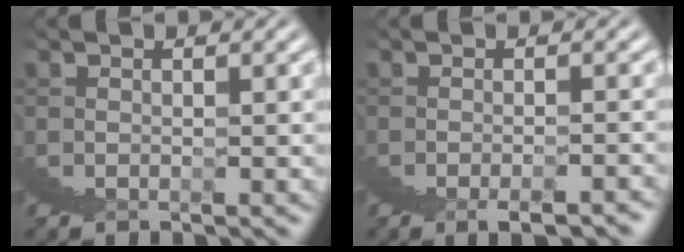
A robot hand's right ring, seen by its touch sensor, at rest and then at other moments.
{"total": 1.5, "force": [0.1, -1.5, -0.3], "torque": [0.022, 0.016, -0.006]}